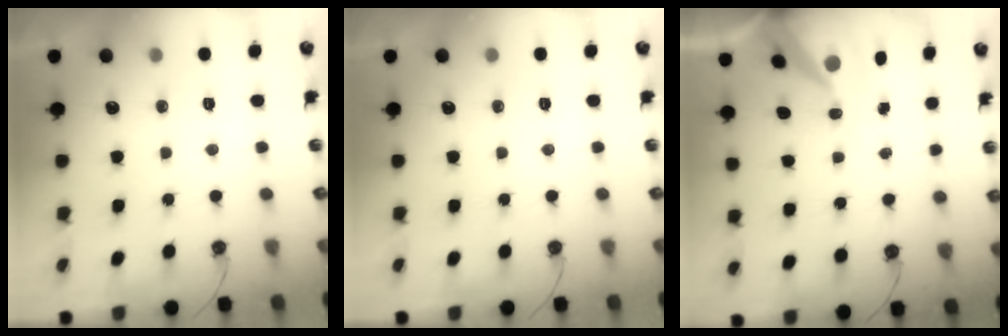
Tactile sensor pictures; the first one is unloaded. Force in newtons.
{"total": 0.0}
{"total": 9.0, "press": 9.0, "slide": 0.8}